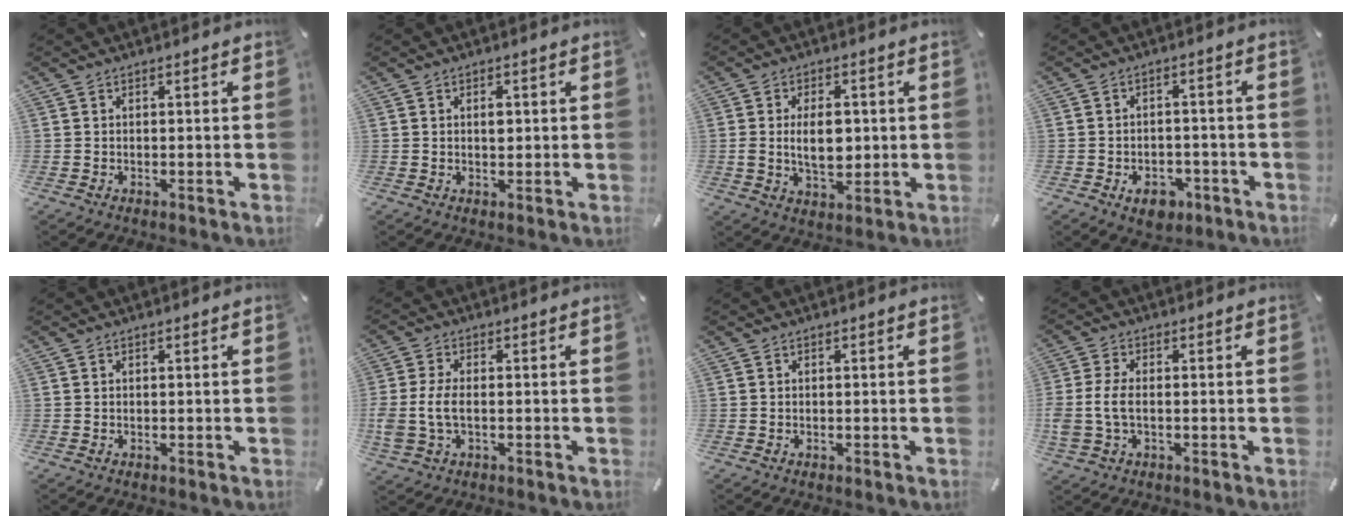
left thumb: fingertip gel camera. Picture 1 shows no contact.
{"total": 2.0, "force": [0.4, 1.2, 1.5], "torque": [-0.024, 0.001, 0.004]}
{"total": 8.9, "force": [0.4, 5.4, 7.1], "torque": [-0.120, 0.000, 0.004]}
{"total": 6.4, "force": [-3.0, 4.3, 3.7], "torque": [-0.065, 0.009, -0.055]}
{"total": 0.0}
{"total": 6.4, "force": [-0.9, 3.5, 5.2], "torque": [-0.116, 0.001, -0.019]}
{"total": 0.0}
{"total": 5.9, "force": [-0.9, 3.5, 4.7], "torque": [-0.107, 0.000, -0.019]}